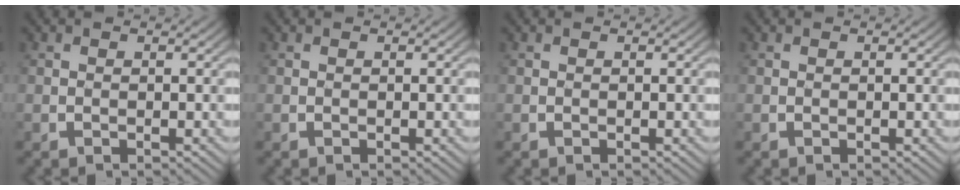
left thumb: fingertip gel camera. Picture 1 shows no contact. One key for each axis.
{"total": 0.0}
{"total": 0.0}
{"total": 0.0}